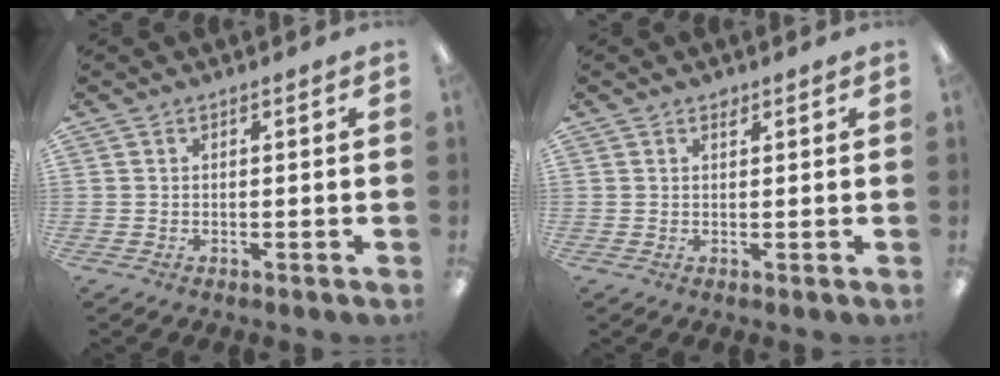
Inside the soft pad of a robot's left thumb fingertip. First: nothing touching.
{"total": 1.1, "force": [0.8, 0.5, 0.4], "torque": [-0.001, -0.002, 0.013]}